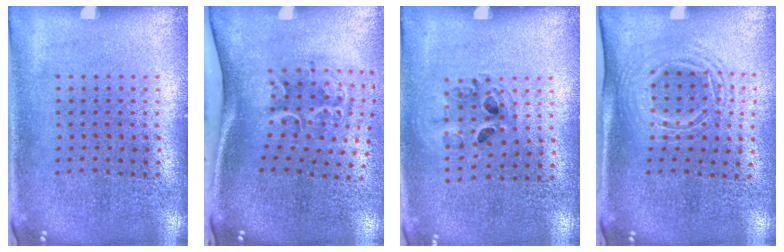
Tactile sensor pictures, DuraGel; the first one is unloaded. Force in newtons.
{"total": 2.2, "press": 1.4, "slide": 1.7}
{"total": 0.9, "press": 0.9, "slide": 0.2}
{"total": 1.6, "press": 1.3, "slide": 1.0}